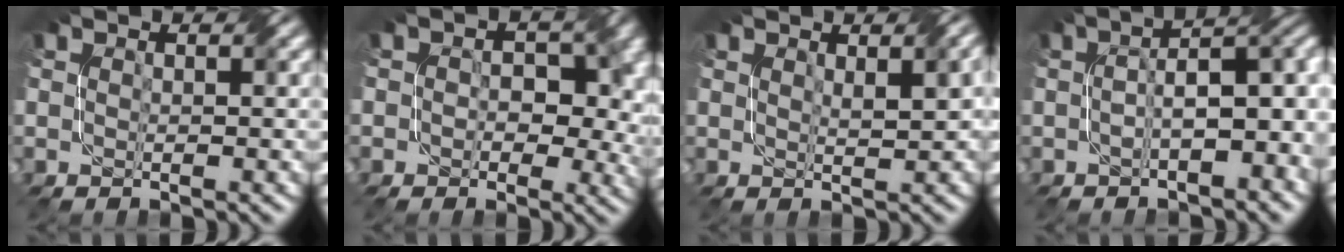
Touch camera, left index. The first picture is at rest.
{"total": 5.4, "force": [0.3, 4.0, 3.5], "torque": [-0.017, -0.003, 0.009]}
{"total": 2.2, "force": [1.1, 0.5, 1.9], "torque": [-0.022, 0.009, 0.027]}
{"total": 6.5, "force": [-0.6, 2.5, 5.9], "torque": [-0.082, 0.019, -0.005]}